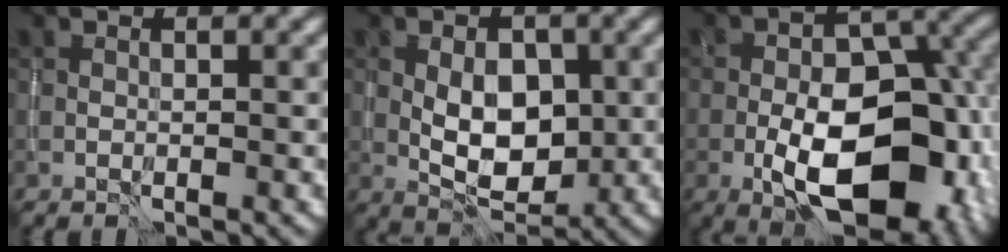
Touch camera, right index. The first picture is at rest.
{"total": 5.4, "force": [-0.1, 3.4, 4.2], "torque": [-0.069, -0.001, -0.003]}
{"total": 13.2, "force": [-4.5, 6.9, 10.3], "torque": [-0.149, -0.010, -0.073]}